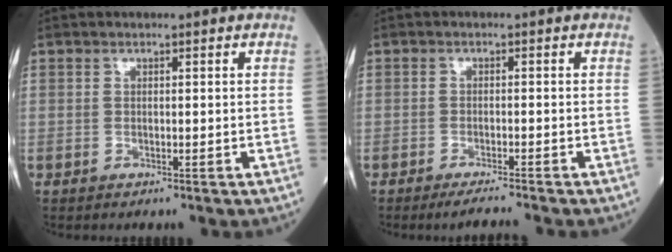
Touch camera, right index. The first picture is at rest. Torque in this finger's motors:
{"motor_torque": [-0.15, -0.11, 0.11, 0.03]}